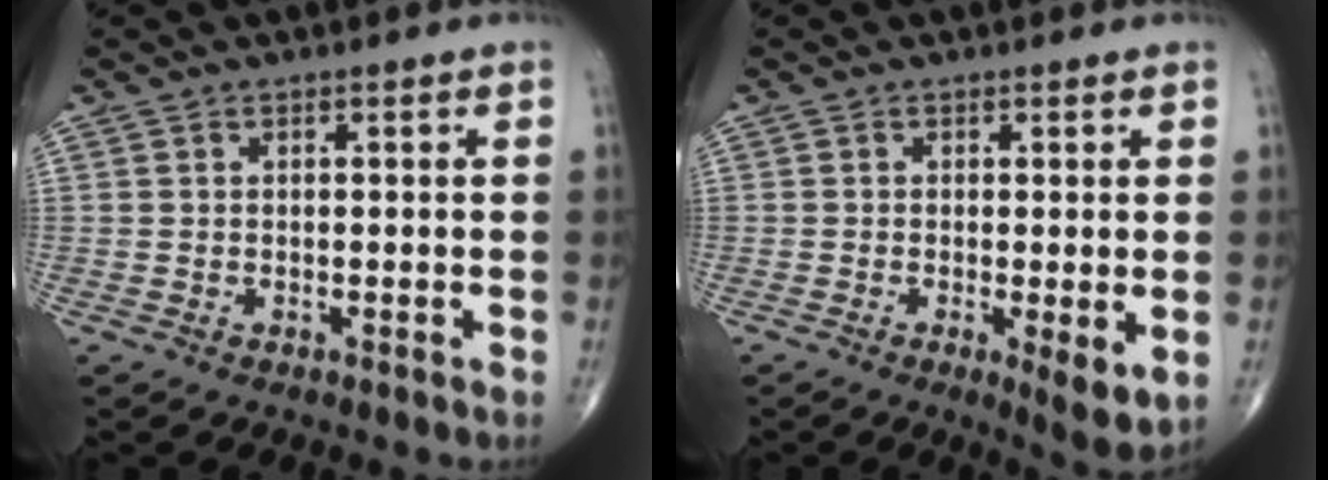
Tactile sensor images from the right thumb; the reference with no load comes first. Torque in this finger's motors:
{"motor_torque": [-0.31, 0.41, -0.26, -0.26, 0.01]}